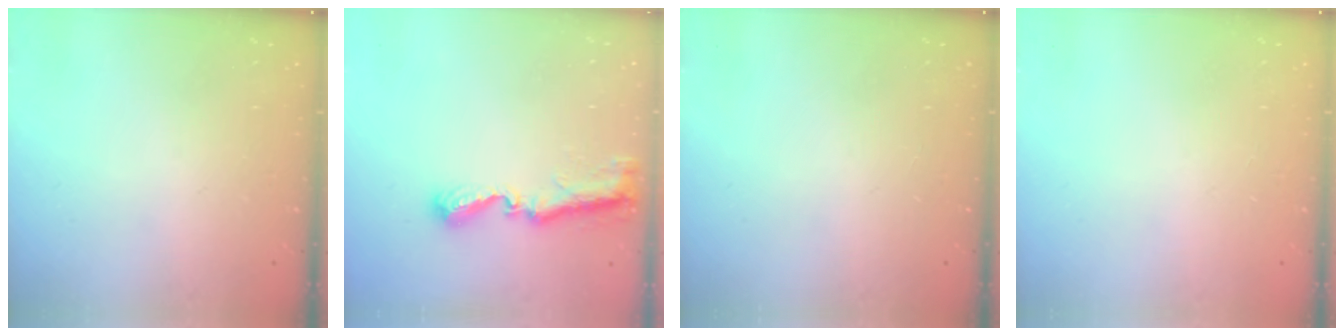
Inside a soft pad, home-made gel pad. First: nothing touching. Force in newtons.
{"total": 8.8, "press": 8.8, "slide": 0.7}
{"total": 0.0}
{"total": 0.0}